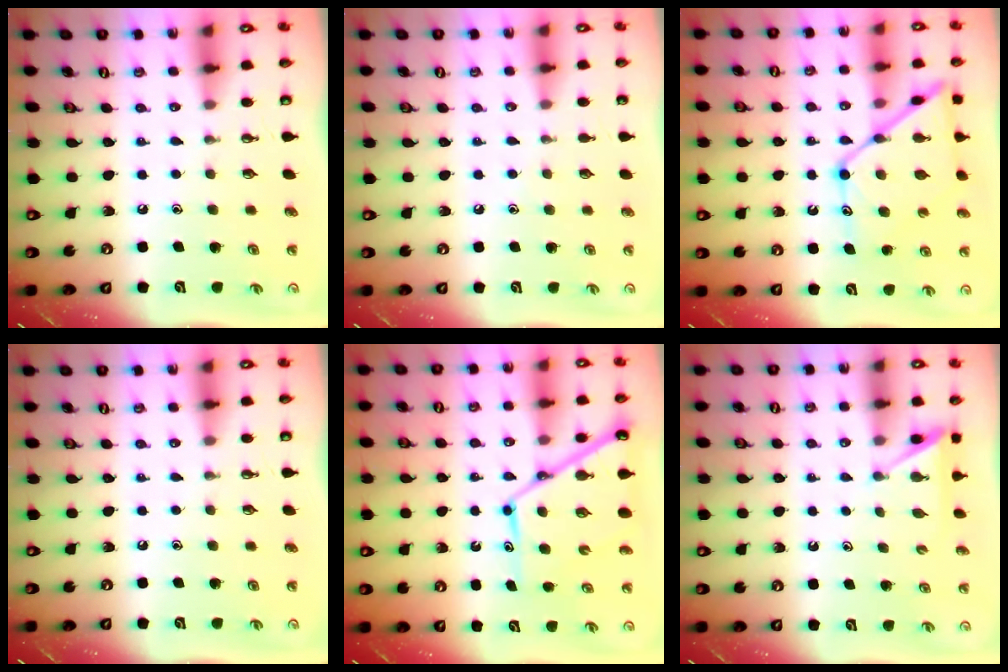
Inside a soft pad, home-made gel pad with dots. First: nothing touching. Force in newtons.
{"total": 2.7, "press": 2.6, "slide": 0.3}
{"total": 16.3, "press": 16.2, "slide": 1.5}
{"total": 0.0}
{"total": 14.3, "press": 14.2, "slide": 1.4}
{"total": 4.6, "press": 4.6, "slide": 0.4}